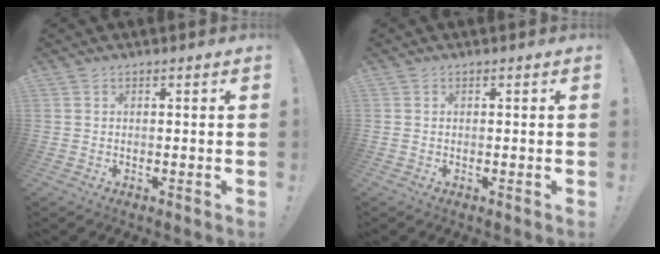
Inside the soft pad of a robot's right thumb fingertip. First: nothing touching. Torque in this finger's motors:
{"motor_torque": [0.11, -0.07, -0.02, 0.06, -0.11]}